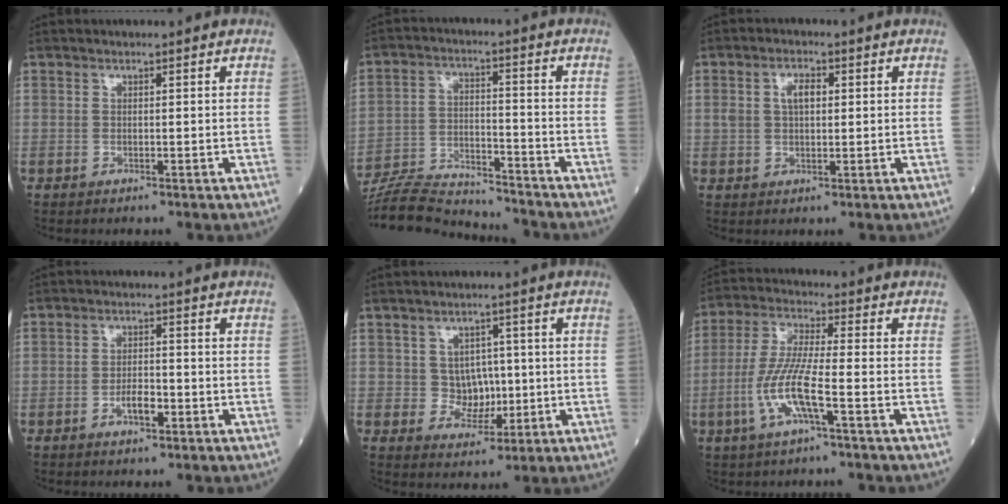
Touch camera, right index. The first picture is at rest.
{"total": 14.8, "force": [-14.4, 1.1, 3.2], "torque": [-0.061, 0.008, -0.239]}
{"total": 3.7, "force": [0.8, 1.8, 3.1], "torque": [-0.065, 0.014, 0.019]}
{"total": 3.1, "force": [-1.4, 1.0, 2.5], "torque": [-0.044, 0.004, -0.026]}
{"total": 4.4, "force": [0.1, 3.9, 2.0], "torque": [-0.020, 0.006, 0.009]}
{"total": 8.8, "force": [-3.1, 0.5, 8.2], "torque": [-0.172, -0.002, -0.065]}